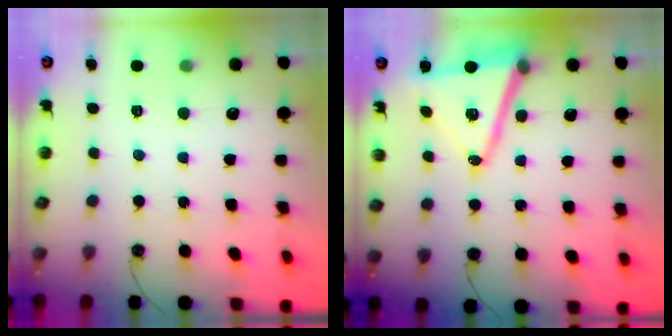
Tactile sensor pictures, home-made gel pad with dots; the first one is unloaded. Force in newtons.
{"total": 14.2, "press": 13.9, "slide": 3.1}